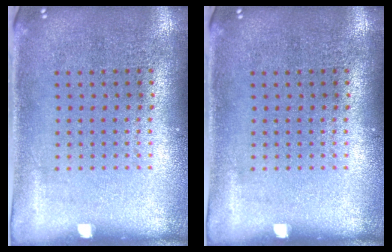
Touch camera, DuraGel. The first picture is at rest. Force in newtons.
{"total": 0.0}